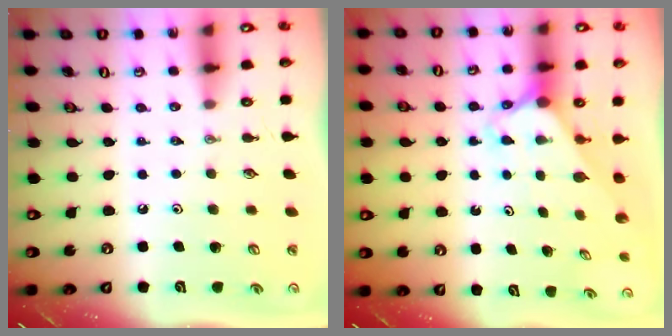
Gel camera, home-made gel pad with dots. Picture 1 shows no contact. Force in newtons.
{"total": 2.3, "press": 2.3, "slide": 0.2}